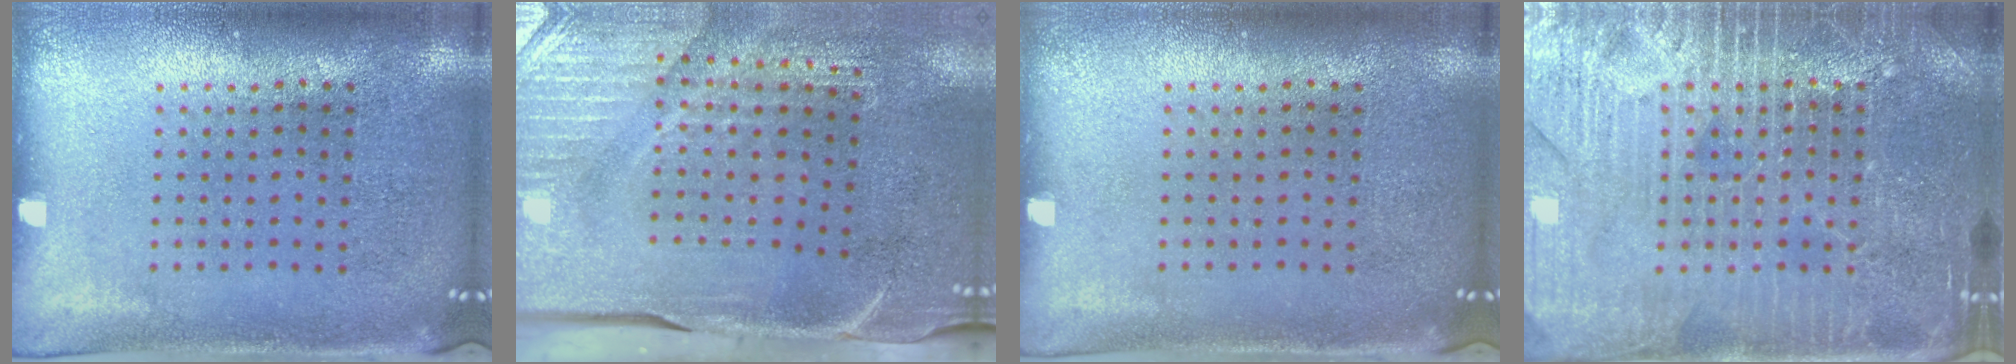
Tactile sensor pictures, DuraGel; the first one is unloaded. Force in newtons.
{"total": 4.6, "press": 3.9, "slide": 2.5}
{"total": 0.0}
{"total": 4.2, "press": 4.2, "slide": 0.6}